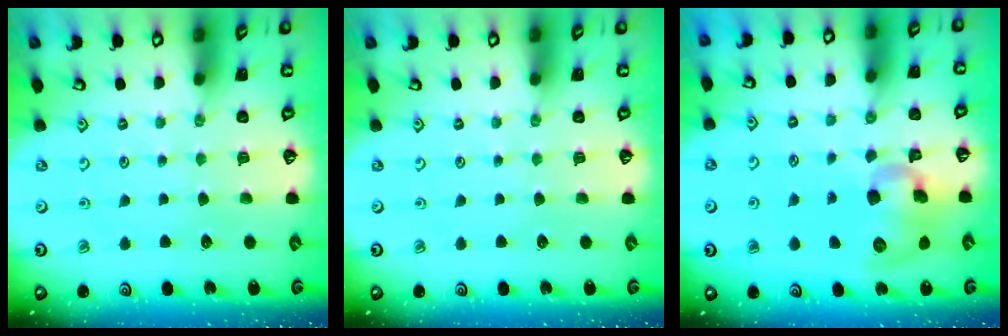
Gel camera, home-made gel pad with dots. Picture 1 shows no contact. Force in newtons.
{"total": 0.0}
{"total": 11.2, "press": 11.0, "slide": 1.9}